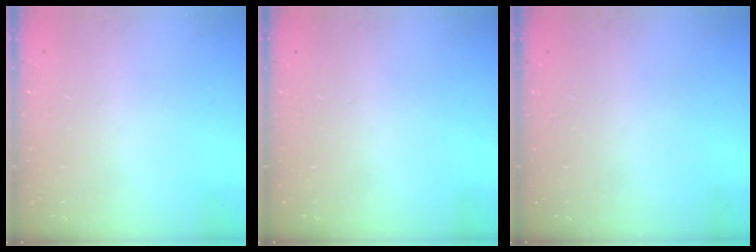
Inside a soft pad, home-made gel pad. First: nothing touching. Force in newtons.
{"total": 0.0}
{"total": 0.0}